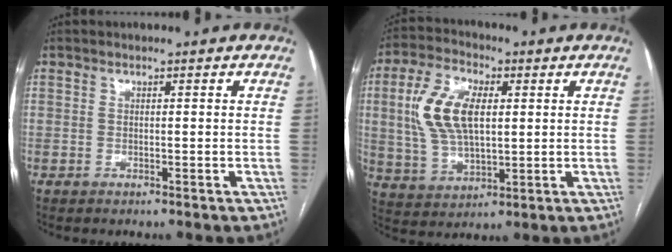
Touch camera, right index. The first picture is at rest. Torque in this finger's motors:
{"motor_torque": [1.00, 0.09, 0.61, 0.19]}